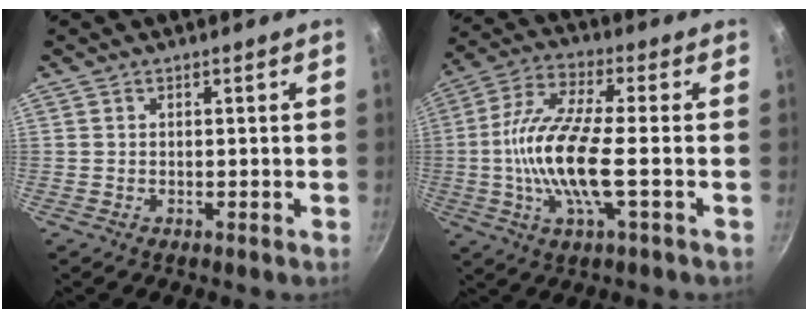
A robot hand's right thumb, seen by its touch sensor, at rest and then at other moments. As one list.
[{"total": 18.8, "force": [-2.6, 5.7, 17.8], "torque": [-0.355, 0.023, -0.064]}]